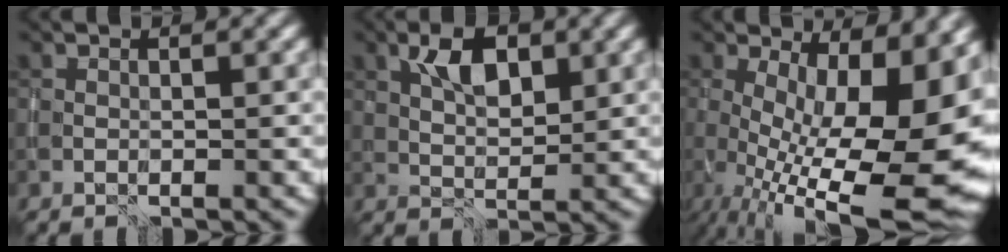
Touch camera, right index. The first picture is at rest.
{"total": 3.9, "force": [1.7, 1.9, 2.9], "torque": [-0.053, 0.005, 0.030]}
{"total": 16.2, "force": [-1.8, 6.4, 14.8], "torque": [-0.184, -0.018, -0.006]}